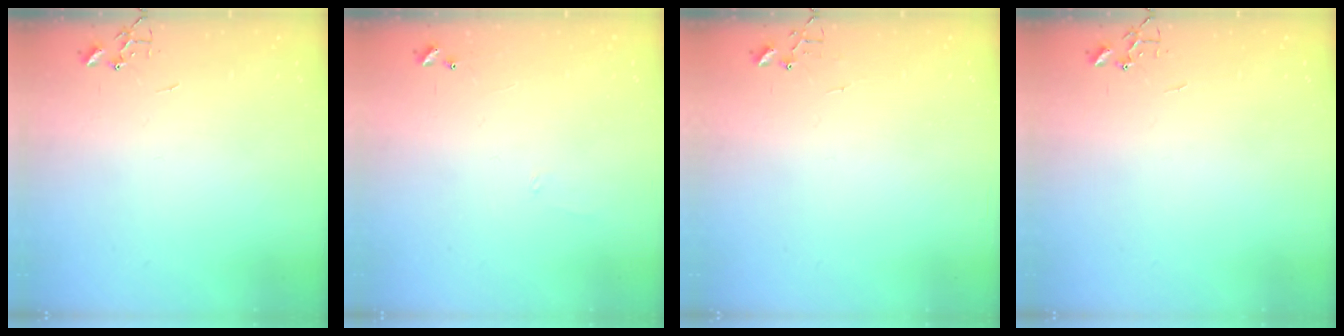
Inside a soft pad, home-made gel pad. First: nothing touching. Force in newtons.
{"total": 5.6, "press": 5.6, "slide": 0.4}
{"total": 5.0, "press": 5.0, "slide": 0.4}
{"total": 0.0}